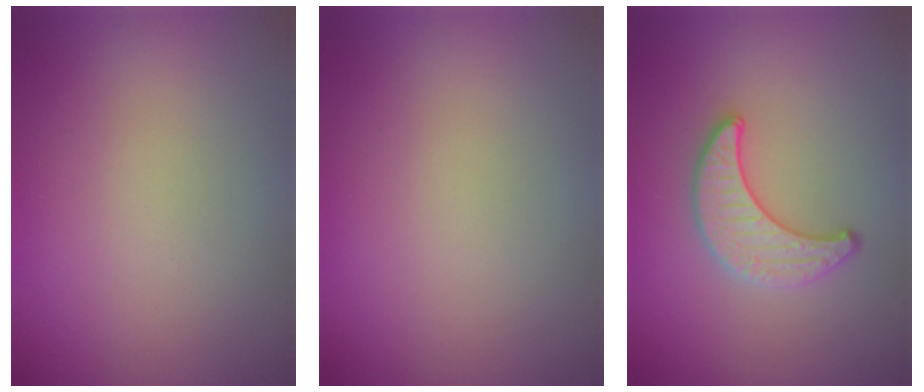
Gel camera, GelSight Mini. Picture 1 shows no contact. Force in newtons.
{"total": 0.0}
{"total": 2.4, "press": 2.4, "slide": 0.1}